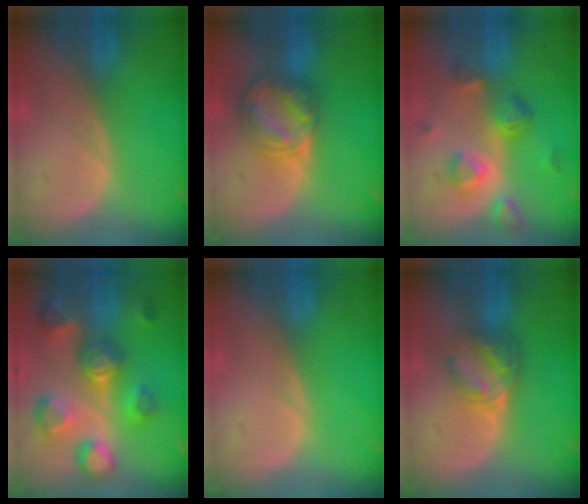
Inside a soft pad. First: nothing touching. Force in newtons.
{"total": 8.3, "press": 7.0, "slide": 4.4}
{"total": 7.8, "press": 7.0, "slide": 3.6}
{"total": 11.1, "press": 10.0, "slide": 4.8}
{"total": 0.0}
{"total": 6.1, "press": 5.3, "slide": 3.1}